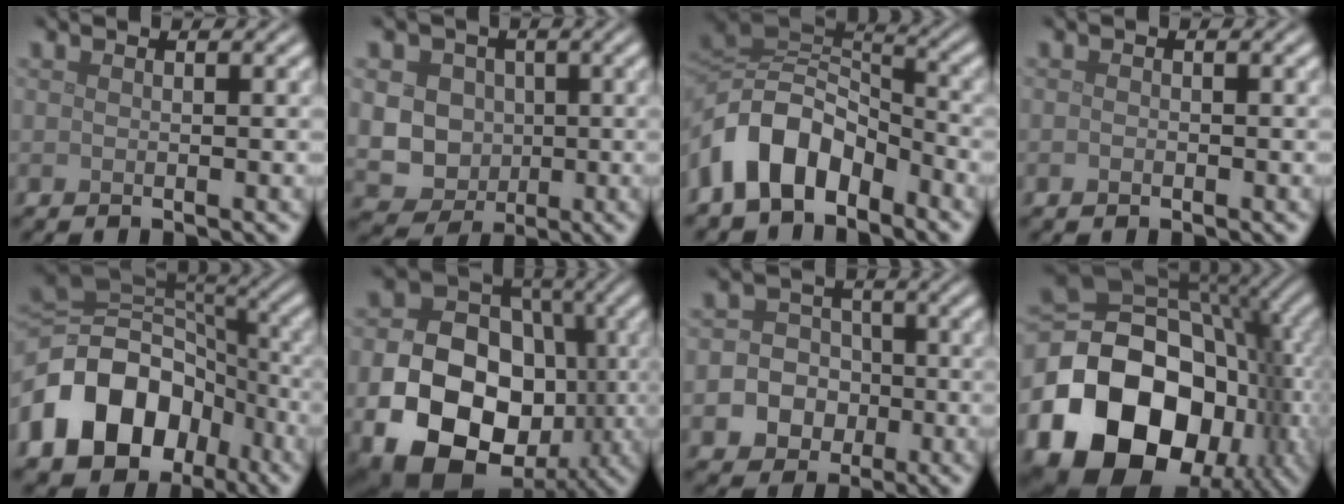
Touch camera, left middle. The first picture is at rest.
{"total": 9.3, "force": [0.6, 8.6, 3.7], "torque": [-0.067, 0.021, -0.010]}
{"total": 9.3, "force": [-4.6, 5.7, 5.8], "torque": [-0.107, 0.012, -0.094]}
{"total": 0.5, "force": [-0.3, 0.4, 0.3], "torque": [-0.005, -0.001, -0.005]}
{"total": 13.7, "force": [-5.5, 10.2, 7.4], "torque": [-0.149, -0.011, -0.101]}
{"total": 16.7, "force": [-3.9, 13.5, 9.0], "torque": [-0.141, -0.044, -0.083]}
{"total": 5.9, "force": [-1.8, 5.4, 1.6], "torque": [-0.019, 0.010, -0.051]}
{"total": 19.8, "force": [-6.8, 15.2, 10.7], "torque": [-0.201, -0.019, -0.112]}